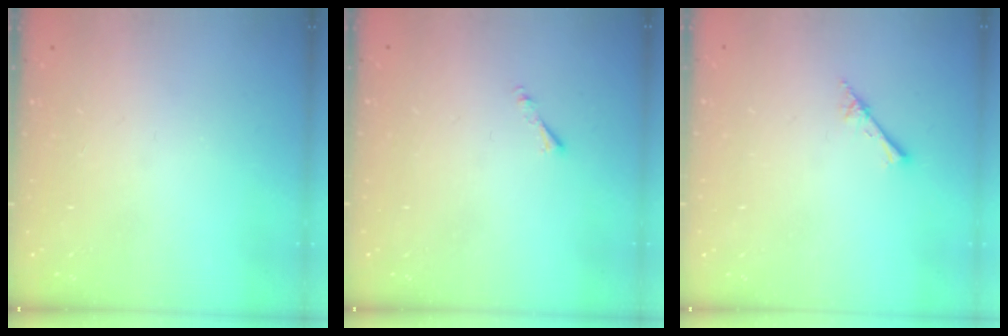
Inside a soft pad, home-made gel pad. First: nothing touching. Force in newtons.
{"total": 0.8, "press": 0.7, "slide": 0.3}
{"total": 2.4, "press": 2.4, "slide": 0.3}